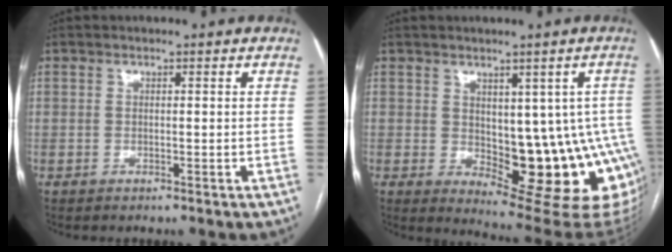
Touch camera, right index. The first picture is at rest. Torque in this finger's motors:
{"motor_torque": [1.78, -0.05, 0.35, 0.04]}